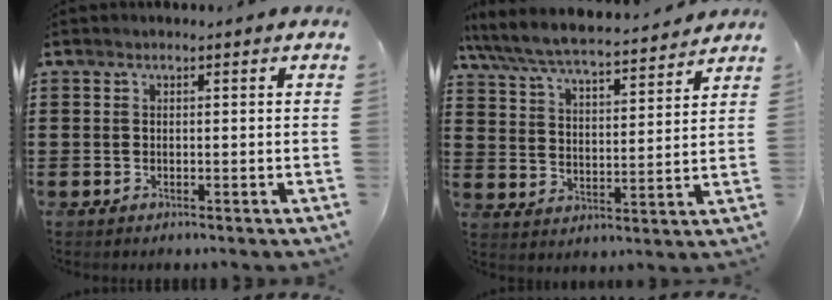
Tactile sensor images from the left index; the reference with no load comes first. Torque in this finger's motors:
{"motor_torque": [1.04, -1.09, 0.71, 0.21]}